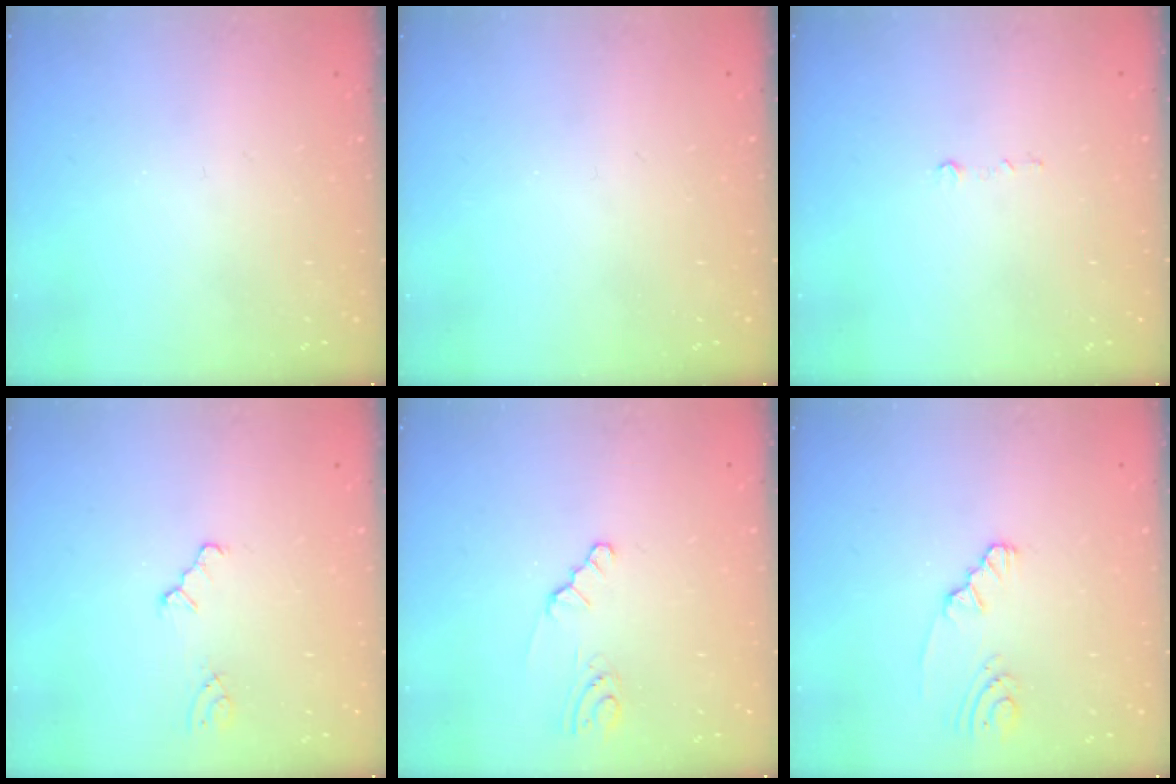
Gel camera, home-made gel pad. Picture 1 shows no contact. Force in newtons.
{"total": 0.0}
{"total": 4.5, "press": 4.2, "slide": 1.7}
{"total": 0.0}
{"total": 1.4, "press": 1.4, "slide": 0.2}
{"total": 1.2, "press": 1.2, "slide": 0.3}